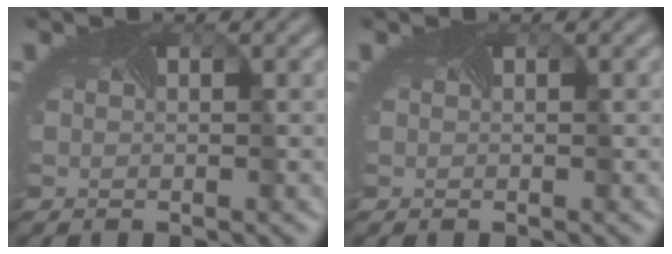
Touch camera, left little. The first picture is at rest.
{"total": 0.0}